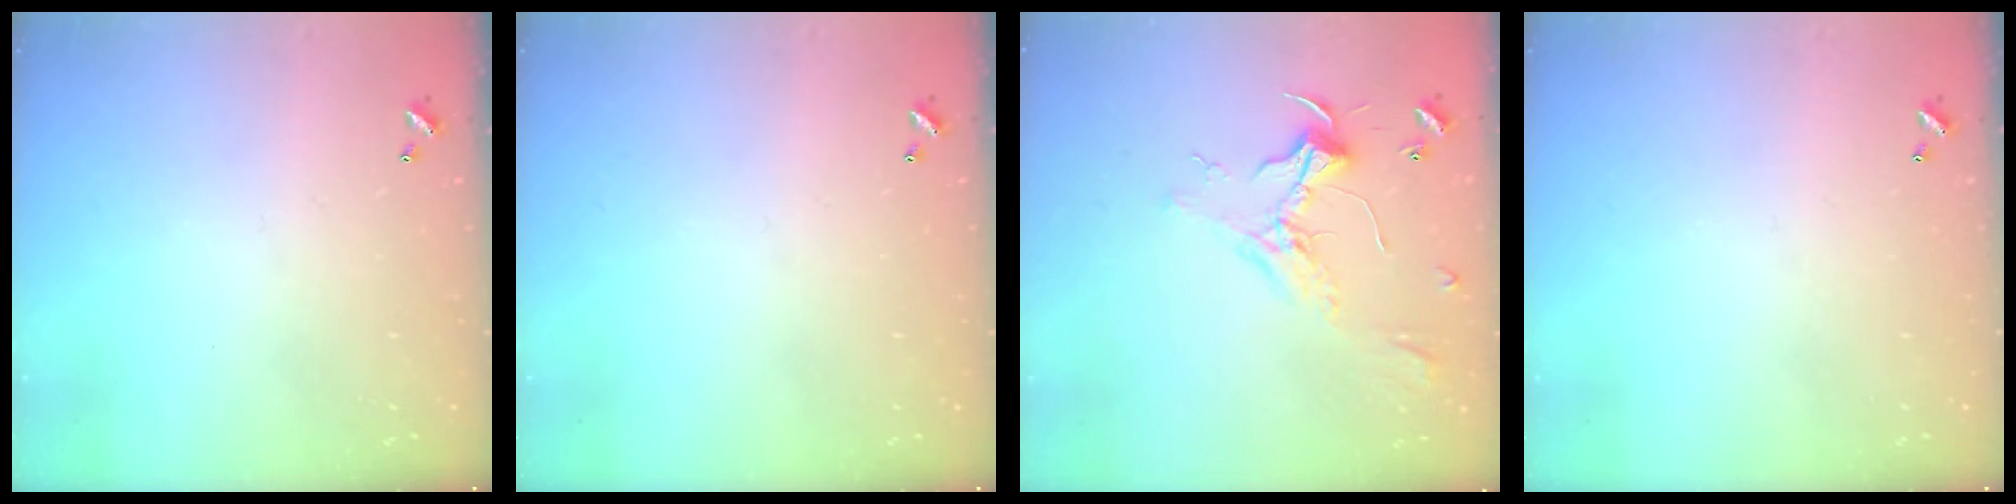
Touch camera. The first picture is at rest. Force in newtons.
{"total": 0.0}
{"total": 2.2, "press": 2.1, "slide": 0.7}
{"total": 0.0}